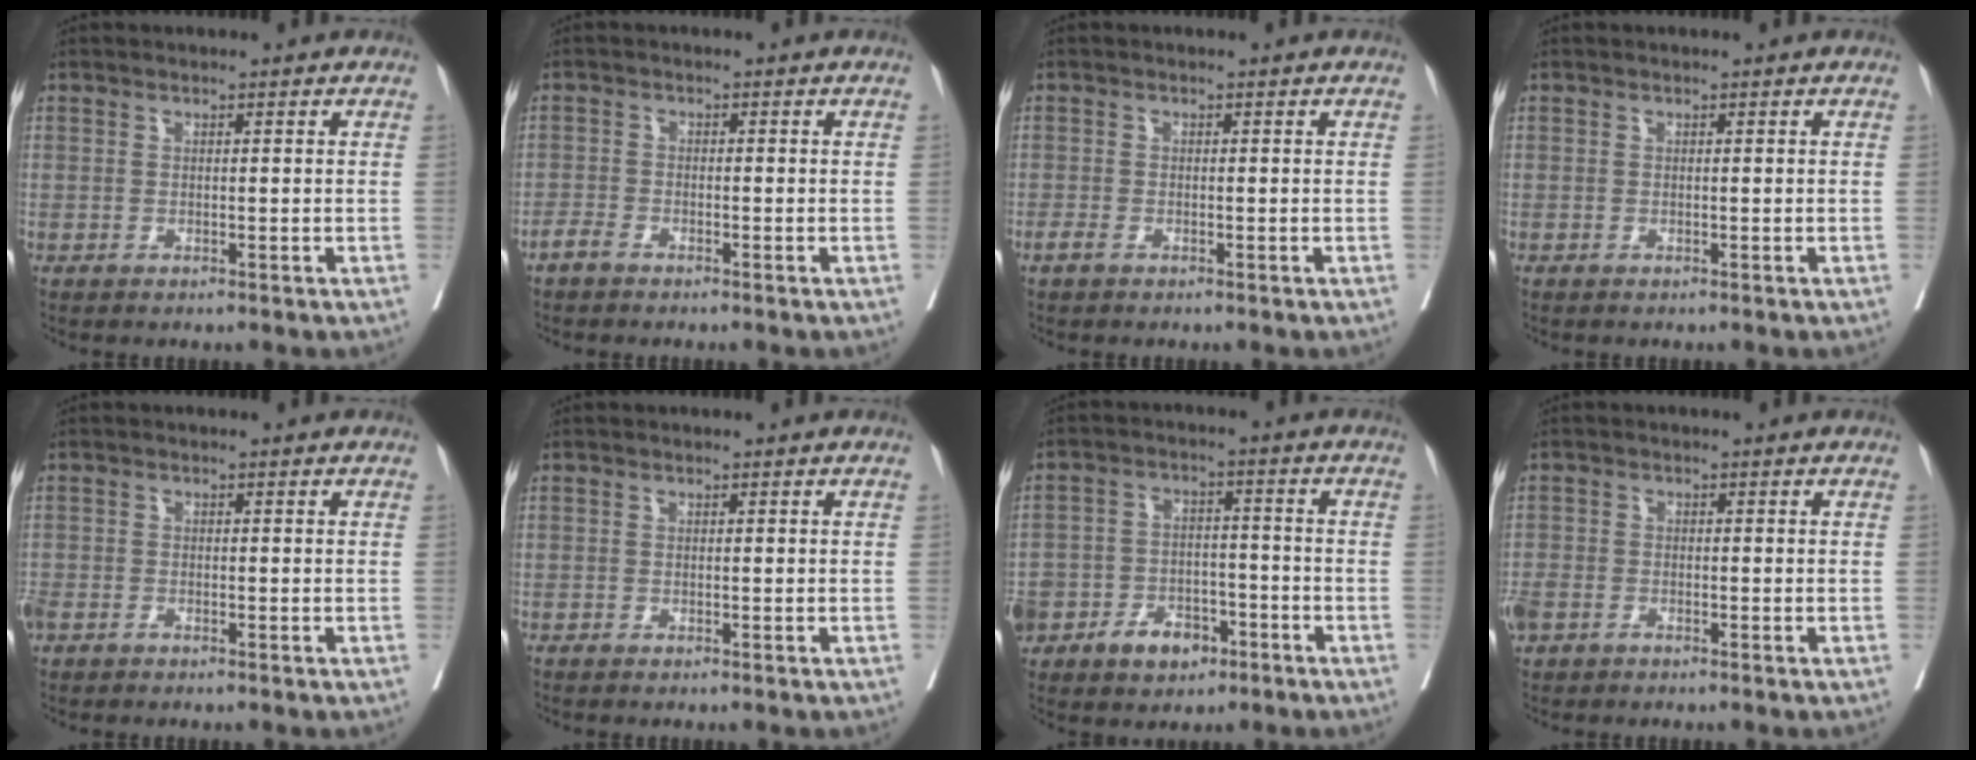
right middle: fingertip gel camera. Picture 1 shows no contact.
{"total": 1.6, "force": [-1.3, 0.5, 0.7], "torque": [-0.017, 0.001, -0.026]}
{"total": 0.9, "force": [-0.6, 0.4, 0.6], "torque": [-0.015, 0.000, -0.009]}
{"total": 0.0}
{"total": 5.3, "force": [-2.9, 3.8, 2.4], "torque": [-0.083, -0.005, -0.053]}
{"total": 0.0}
{"total": 15.0, "force": [-7.3, 10.8, 7.5], "torque": [-0.189, 0.016, -0.112]}
{"total": 4.9, "force": [-2.9, 3.3, 2.2], "torque": [-0.060, -0.002, -0.054]}